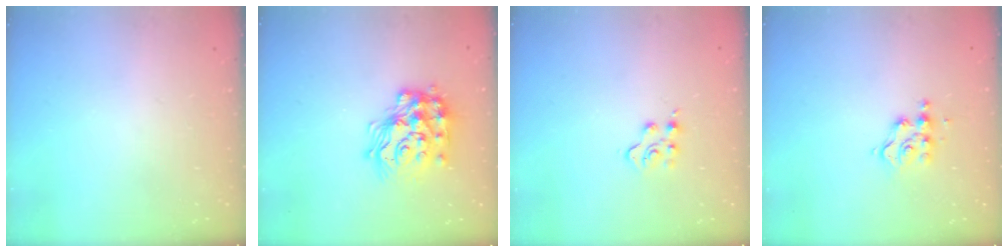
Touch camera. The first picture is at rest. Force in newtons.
{"total": 20.3, "press": 20.3, "slide": 1.4}
{"total": 4.2, "press": 4.2, "slide": 0.4}
{"total": 7.7, "press": 7.7, "slide": 0.4}